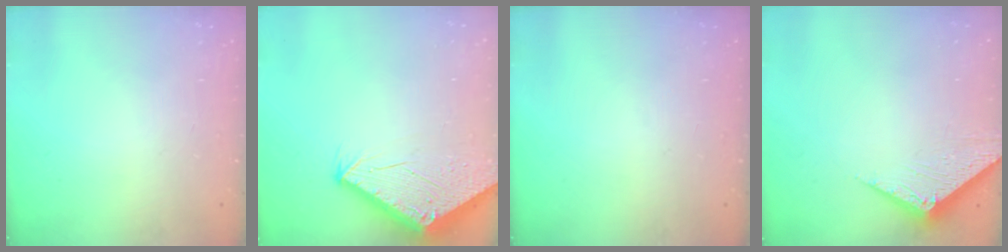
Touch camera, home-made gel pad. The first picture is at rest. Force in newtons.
{"total": 2.7, "press": 2.7, "slide": 0.1}
{"total": 0.0}
{"total": 4.7, "press": 4.7, "slide": 0.3}